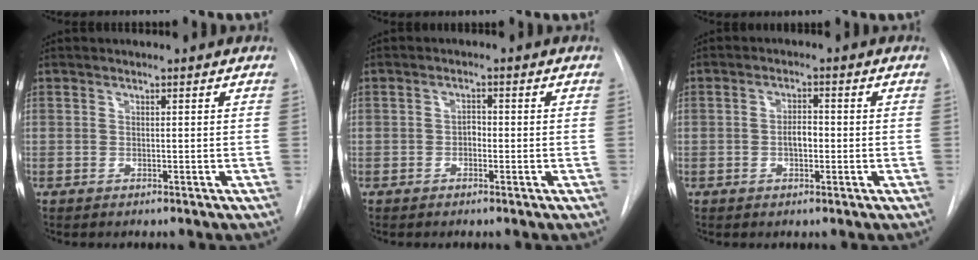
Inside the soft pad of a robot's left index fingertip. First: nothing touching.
{"total": 1.4, "force": [-0.5, 1.0, 1.0], "torque": [-0.013, 0.006, -0.010]}
{"total": 2.7, "force": [-0.5, 1.3, 2.3], "torque": [-0.037, 0.005, -0.008]}